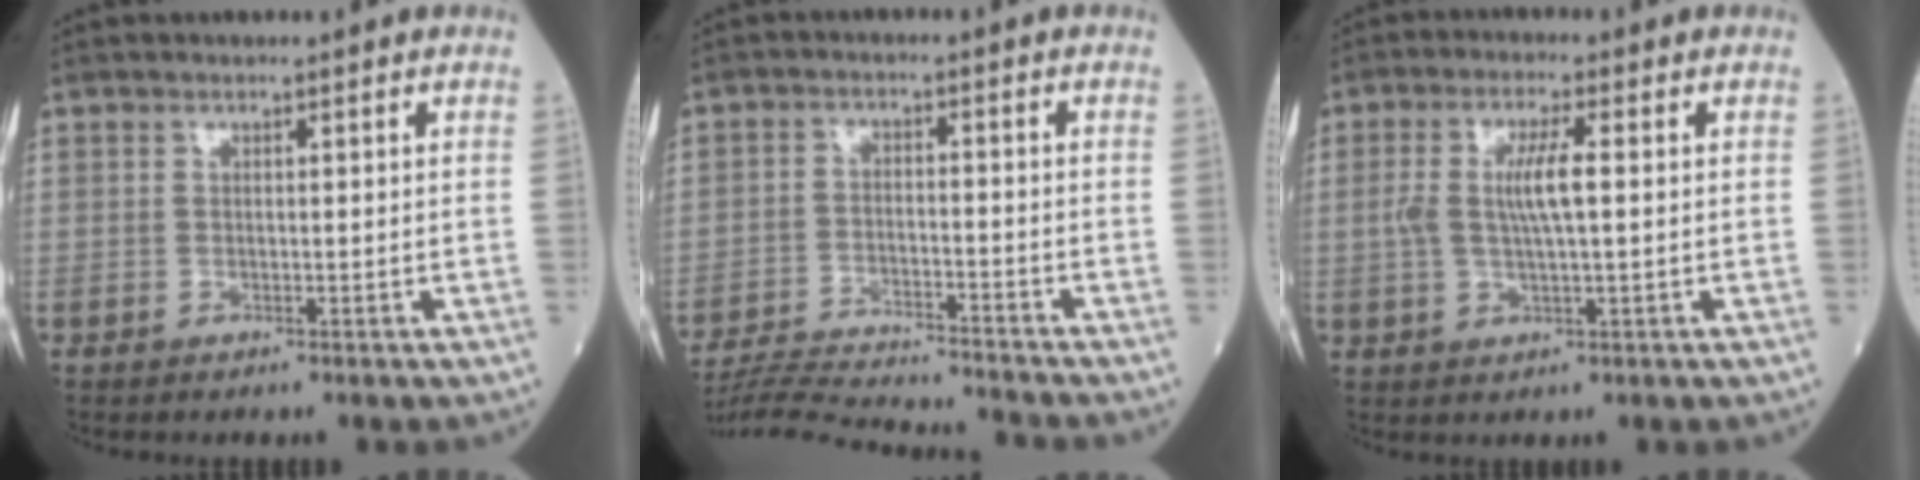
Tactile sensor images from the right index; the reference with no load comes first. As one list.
[{"total": 14.1, "force": [-13.5, -0.2, 3.9], "torque": [-0.062, -0.012, -0.212]}, {"total": 5.9, "force": [0.5, 1.0, 5.8], "torque": [-0.125, 0.007, 0.009]}]